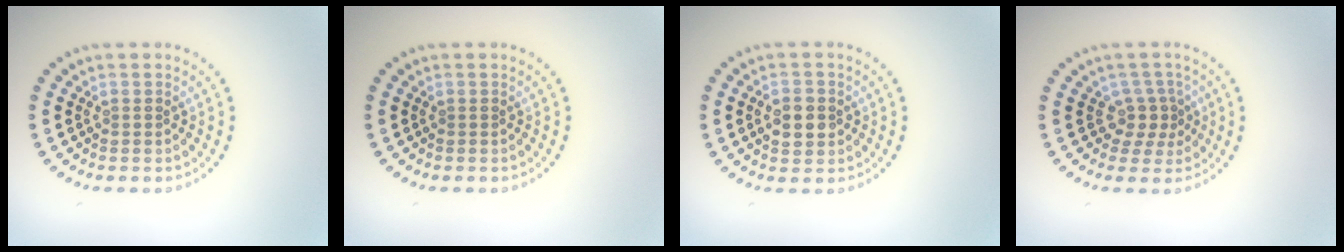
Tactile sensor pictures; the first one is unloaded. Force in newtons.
{"total": 0.0}
{"total": 3.1, "press": 3.0, "slide": 0.2}
{"total": 2.4, "press": 1.7, "slide": 1.7}